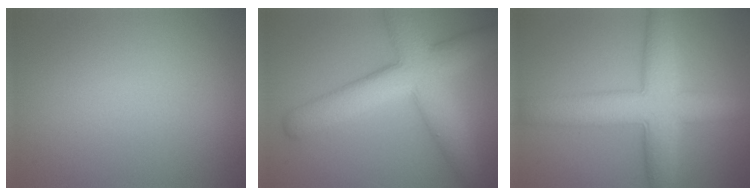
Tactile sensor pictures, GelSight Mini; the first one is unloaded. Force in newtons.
{"total": 8.7, "press": 8.7, "slide": 0.3}
{"total": 7.6, "press": 7.6, "slide": 0.1}